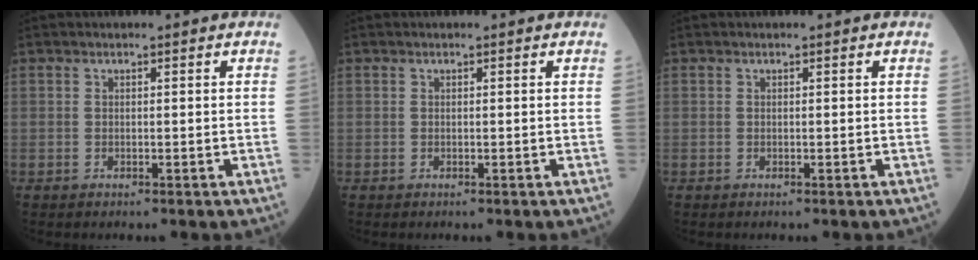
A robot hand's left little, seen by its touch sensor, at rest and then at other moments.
{"total": 0.0}
{"total": 0.0}